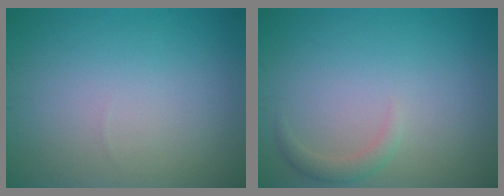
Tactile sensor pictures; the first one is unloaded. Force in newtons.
{"total": 1.3, "press": 1.3, "slide": 0.1}